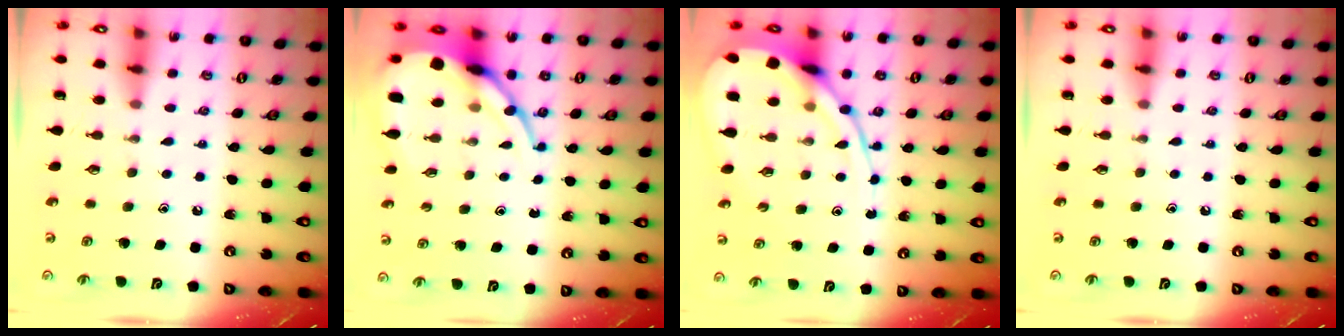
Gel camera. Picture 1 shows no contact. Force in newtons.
{"total": 13.0, "press": 12.9, "slide": 1.4}
{"total": 12.7, "press": 12.6, "slide": 1.2}
{"total": 0.0}